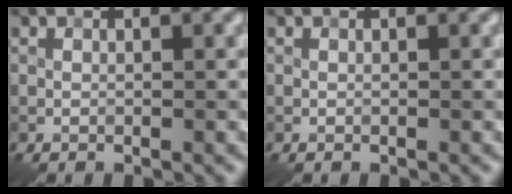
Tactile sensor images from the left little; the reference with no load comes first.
{"total": 0.0}